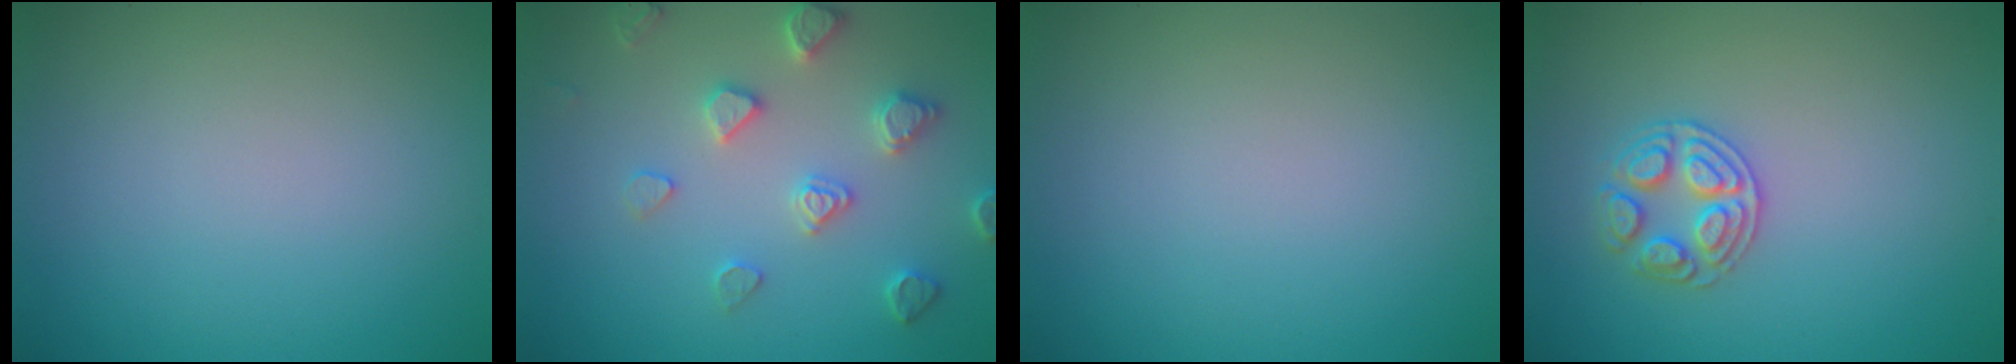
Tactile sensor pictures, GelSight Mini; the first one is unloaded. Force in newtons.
{"total": 3.6, "press": 3.5, "slide": 0.8}
{"total": 0.0}
{"total": 2.6, "press": 2.6, "slide": 0.4}